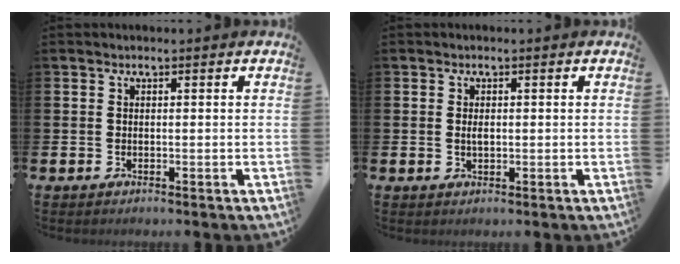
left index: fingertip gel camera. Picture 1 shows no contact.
{"total": 1.0, "force": [0.2, 0.5, 0.9], "torque": [-0.013, 0.002, 0.001]}